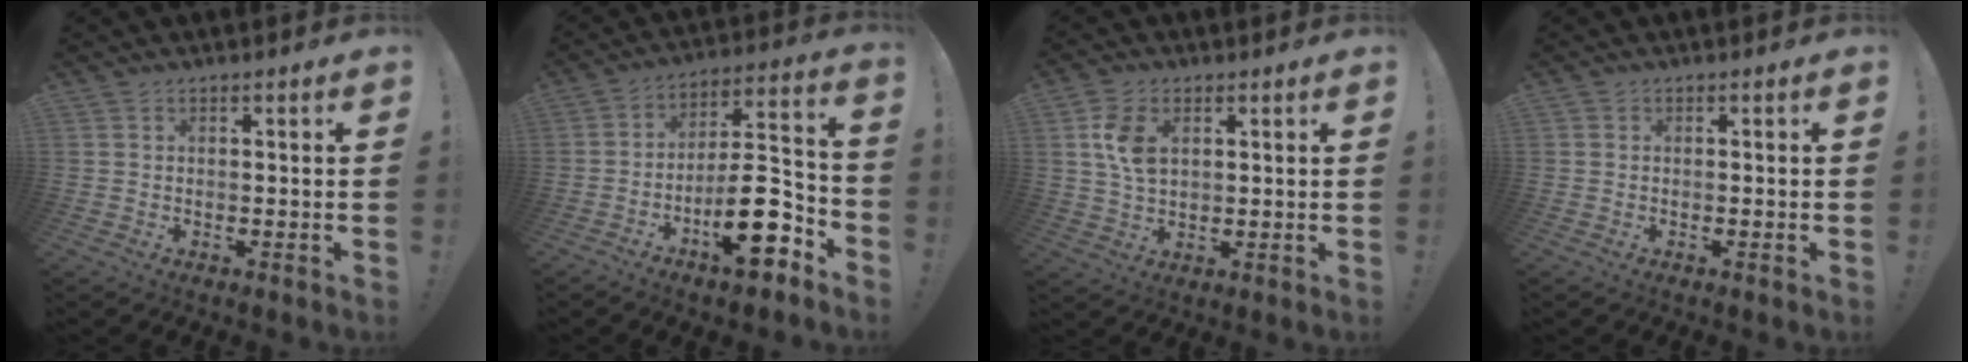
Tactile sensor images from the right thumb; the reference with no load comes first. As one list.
[{"total": 17.2, "force": [-7.3, 6.5, 14.1], "torque": [-0.210, 0.052, -0.110]}, {"total": 8.2, "force": [2.4, 5.4, 5.7], "torque": [-0.098, -0.006, 0.043]}, {"total": 0.0}]